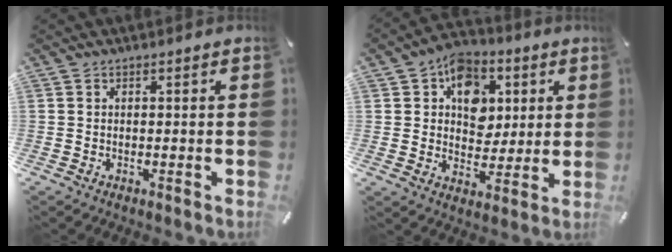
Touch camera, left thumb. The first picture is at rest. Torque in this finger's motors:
{"motor_torque": [1.84, 1.80, 1.00, -0.90, 0.33]}